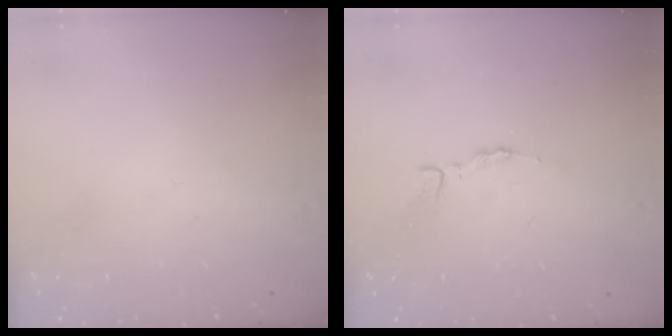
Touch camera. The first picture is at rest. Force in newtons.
{"total": 3.2, "press": 3.2, "slide": 0.2}